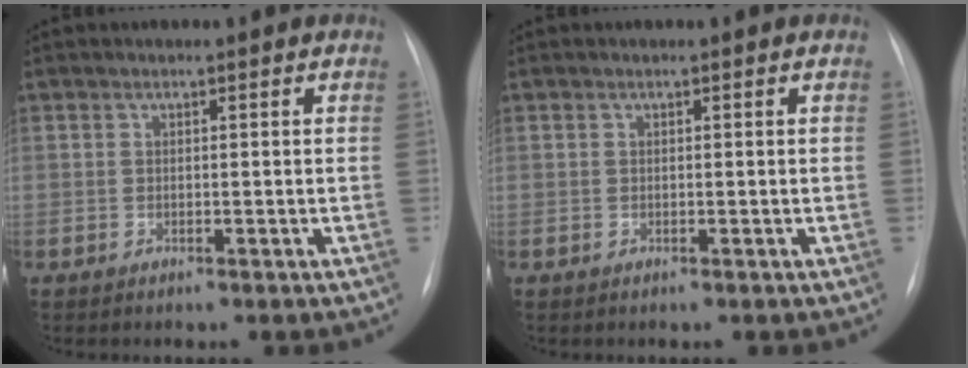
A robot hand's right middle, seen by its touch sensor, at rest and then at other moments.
{"total": 0.0}